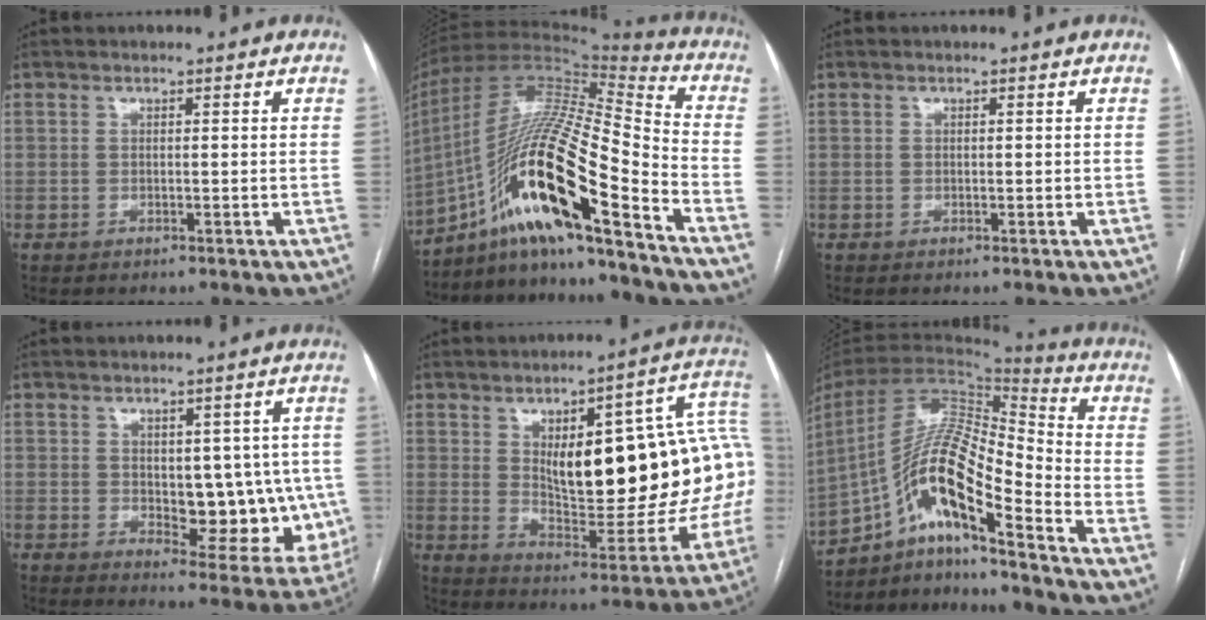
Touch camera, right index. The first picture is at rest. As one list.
[{"total": 21.9, "force": [-12.5, 1.8, 17.9], "torque": [-0.363, -0.002, -0.225]}, {"total": 0.0}, {"total": 11.9, "force": [-0.3, 5.9, 10.3], "torque": [-0.109, 0.007, 0.017]}, {"total": 25.8, "force": [3.4, 8.6, 24.1], "torque": [-0.275, 0.034, 0.063]}, {"total": 16.7, "force": [-9.8, 2.0, 13.5], "torque": [-0.255, 0.016, -0.172]}]